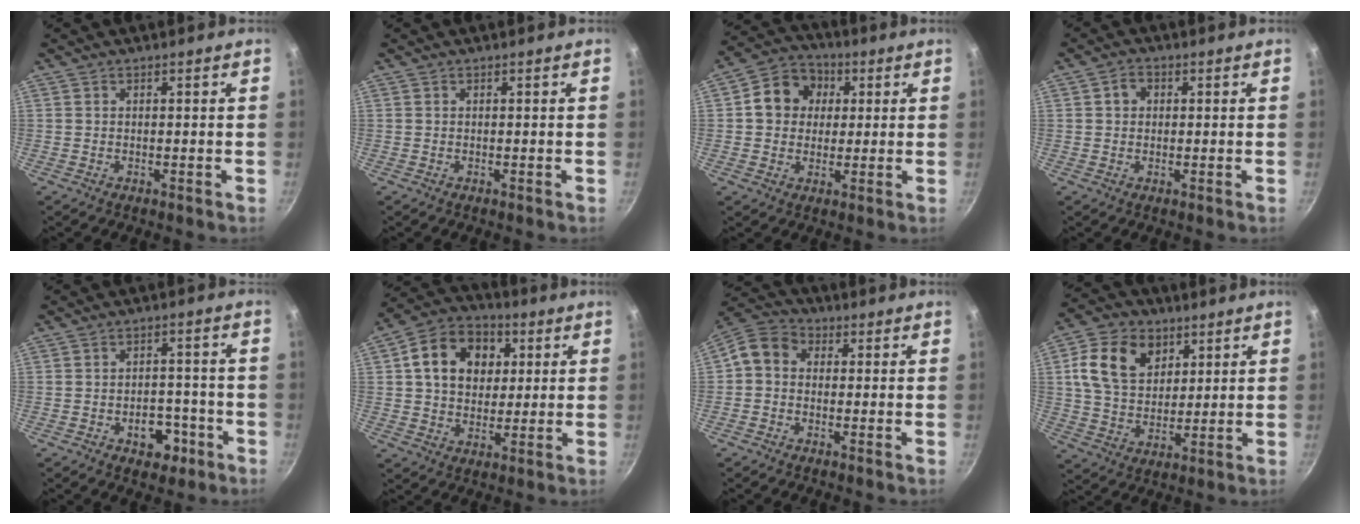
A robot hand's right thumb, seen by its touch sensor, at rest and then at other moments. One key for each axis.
{"total": 0.0}
{"total": 9.9, "fx": 2.0, "fy": 8.6, "fz": 4.5, "tx": -0.043, "ty": 0.013, "tz": 0.016}
{"total": 3.0, "fx": 0.6, "fy": 2.5, "fz": 1.6, "tx": -0.013, "ty": 0.006, "tz": 0.006}
{"total": 6.9, "fx": -3.1, "fy": 4.6, "fz": 4.1, "tx": -0.025, "ty": 0.021, "tz": -0.039}
{"total": 14.5, "fx": 3.6, "fy": 11.2, "fz": 8.5, "tx": -0.118, "ty": 0.013, "tz": 0.050}
{"total": 6.7, "fx": -0.1, "fy": 5.5, "fz": 3.7, "tx": -0.062, "ty": 0.024, "tz": -0.025}
{"total": 13.6, "fx": 5.1, "fy": 9.9, "fz": 7.9, "tx": -0.119, "ty": -0.009, "tz": 0.087}